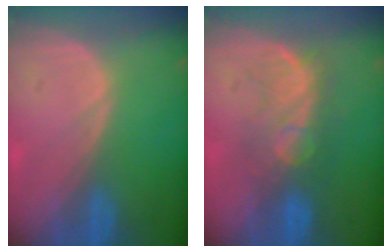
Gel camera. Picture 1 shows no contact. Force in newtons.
{"total": 7.6, "press": 7.3, "slide": 2.1}